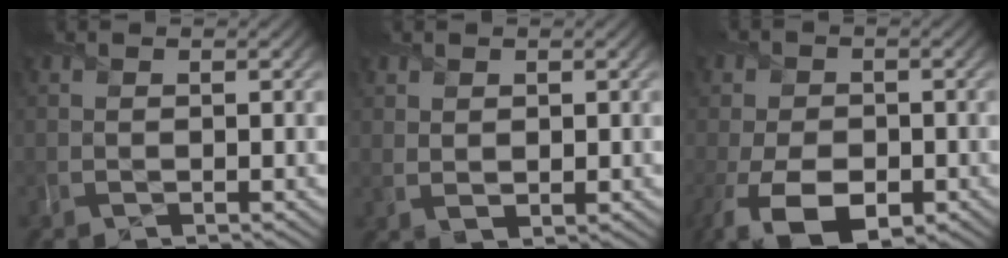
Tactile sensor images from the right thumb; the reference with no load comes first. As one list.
[{"total": 1.7, "force": [0.9, 1.2, 0.8], "torque": [-0.019, -0.005, 0.022]}, {"total": 11.2, "force": [-4.7, 6.8, 7.6], "torque": [-0.161, -0.032, -0.080]}]